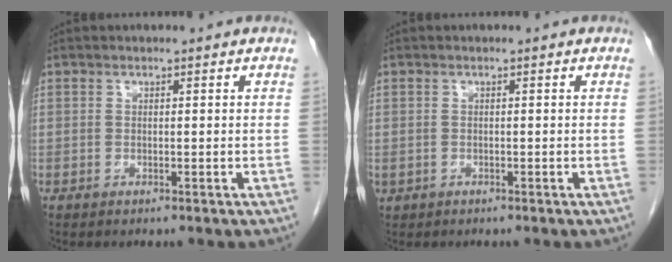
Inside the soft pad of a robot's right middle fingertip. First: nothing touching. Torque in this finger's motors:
{"motor_torque": [0.94, -0.75, 0.79, 0.16]}